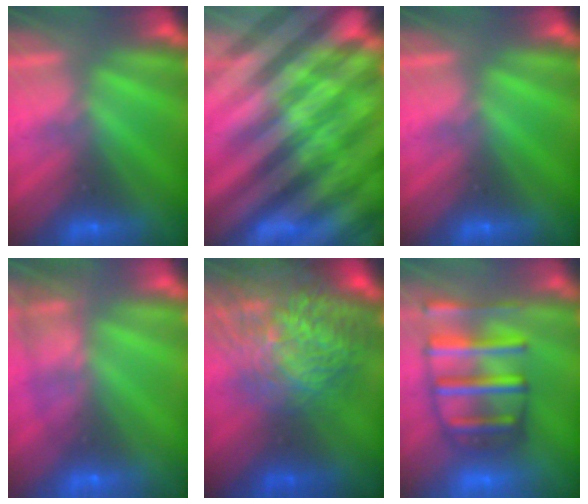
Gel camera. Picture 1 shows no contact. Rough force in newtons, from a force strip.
{"total": 6.8}
{"total": 0.0}
{"total": 7.5}
{"total": 7.2}
{"total": 7.0}